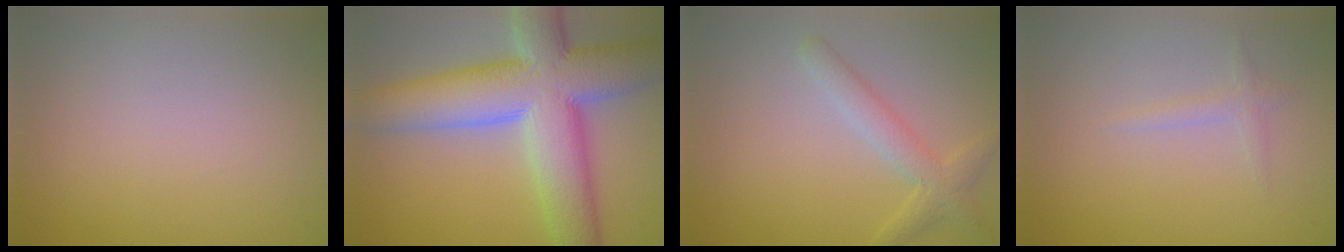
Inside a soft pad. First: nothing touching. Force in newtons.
{"total": 12.5, "press": 12.5, "slide": 0.8}
{"total": 2.5, "press": 2.5, "slide": 0.2}
{"total": 1.0, "press": 1.0, "slide": 0.0}